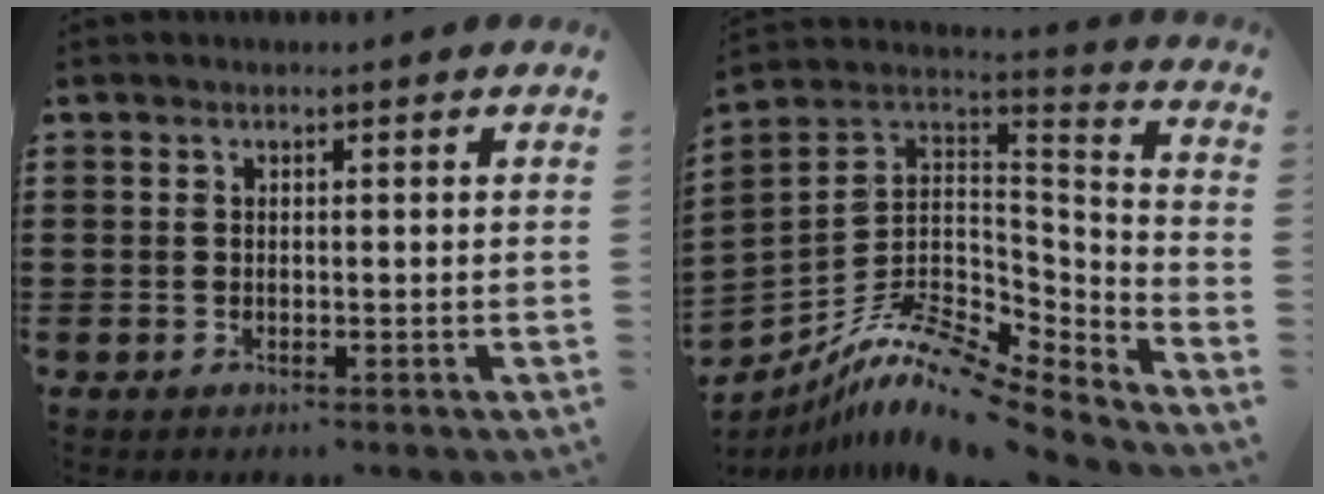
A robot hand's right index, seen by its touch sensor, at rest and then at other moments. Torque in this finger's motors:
{"motor_torque": [0.03, 0.18, 0.16, 0.05]}